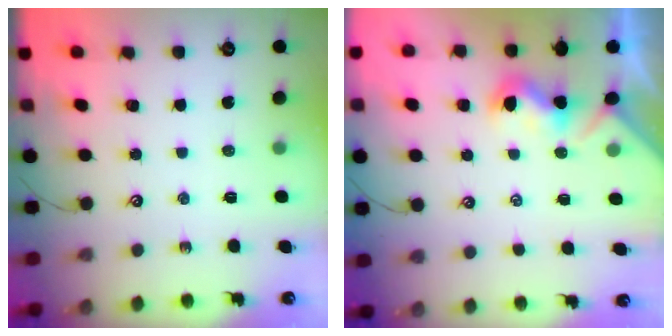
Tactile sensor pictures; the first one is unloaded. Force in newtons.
{"total": 0.7, "press": 0.5, "slide": 0.4}